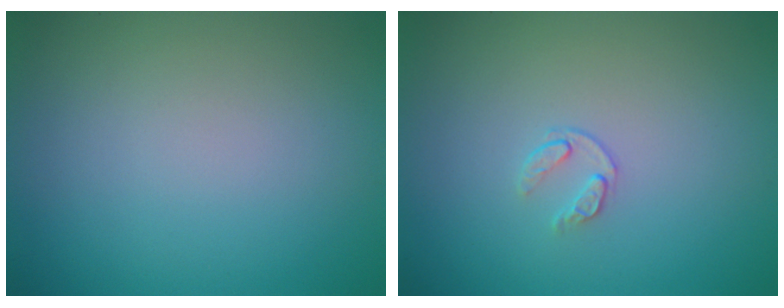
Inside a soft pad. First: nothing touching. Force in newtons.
{"total": 0.9, "press": 0.5, "slide": 0.8}